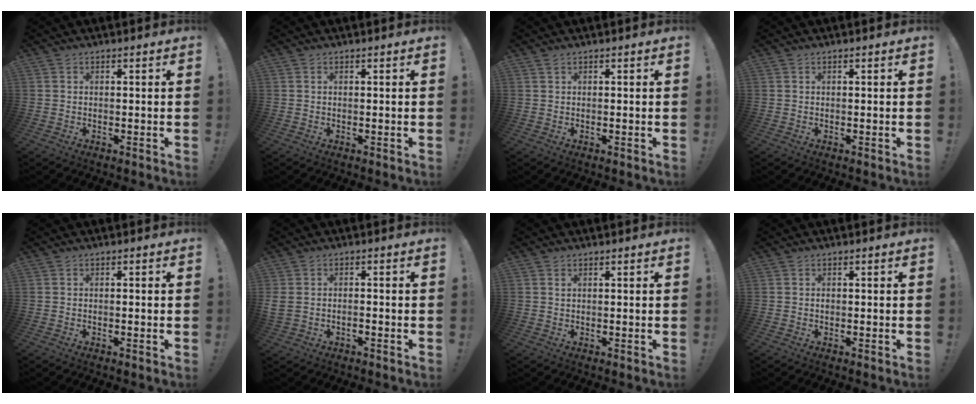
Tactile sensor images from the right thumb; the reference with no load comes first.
{"total": 0.0}
{"total": 0.5, "force": [0.5, 0.1, 0.1], "torque": [0.004, -0.003, 0.008]}
{"total": 0.0}
{"total": 0.8, "force": [-0.4, 0.1, 0.6], "torque": [-0.002, -0.004, -0.009]}
{"total": 2.5, "force": [-1.0, 1.4, 1.8], "torque": [-0.035, -0.003, -0.017]}
{"total": 0.6, "force": [0.3, 0.4, 0.3], "torque": [-0.006, 0.000, 0.007]}
{"total": 0.7, "force": [-0.3, 0.6, 0.4], "torque": [-0.016, 0.005, -0.004]}